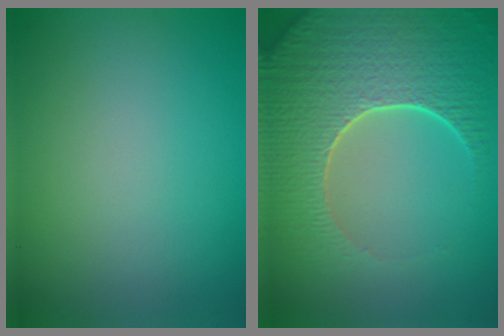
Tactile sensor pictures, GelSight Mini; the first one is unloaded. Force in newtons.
{"total": 8.0, "press": 6.2, "slide": 5.2}